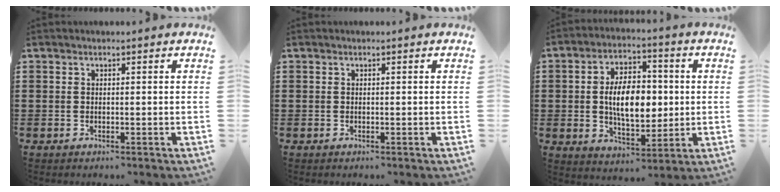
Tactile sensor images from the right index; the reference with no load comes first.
{"total": 0.0}
{"total": 9.3, "force": [0.4, 5.1, 7.7], "torque": [-0.132, 0.003, 0.001]}